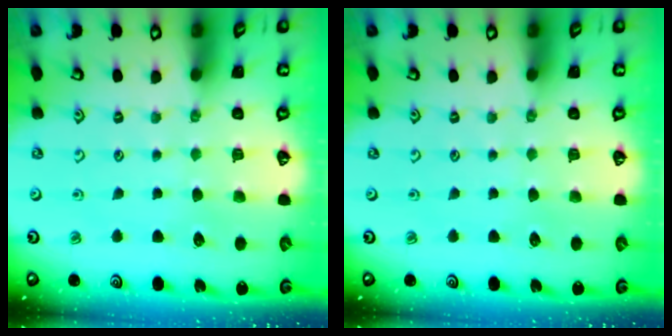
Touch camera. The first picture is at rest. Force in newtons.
{"total": 0.0}